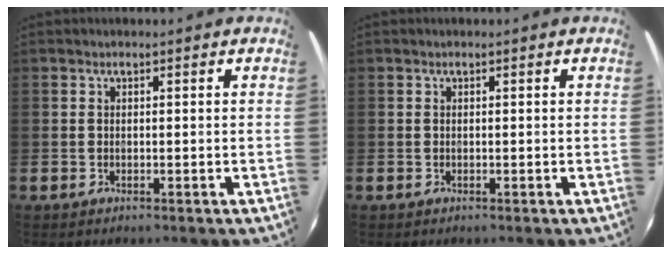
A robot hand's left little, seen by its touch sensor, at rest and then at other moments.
{"total": 0.0}